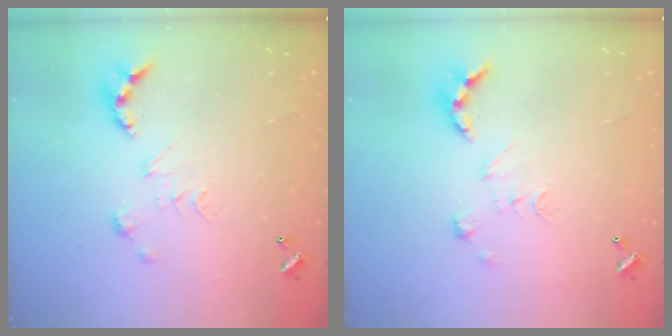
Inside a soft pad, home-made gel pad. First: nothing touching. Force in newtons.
{"total": 2.4, "press": 1.9, "slide": 1.5}